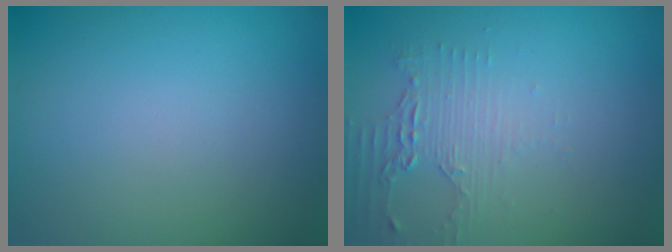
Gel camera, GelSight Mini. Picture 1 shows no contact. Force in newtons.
{"total": 2.1, "press": 1.6, "slide": 1.4}